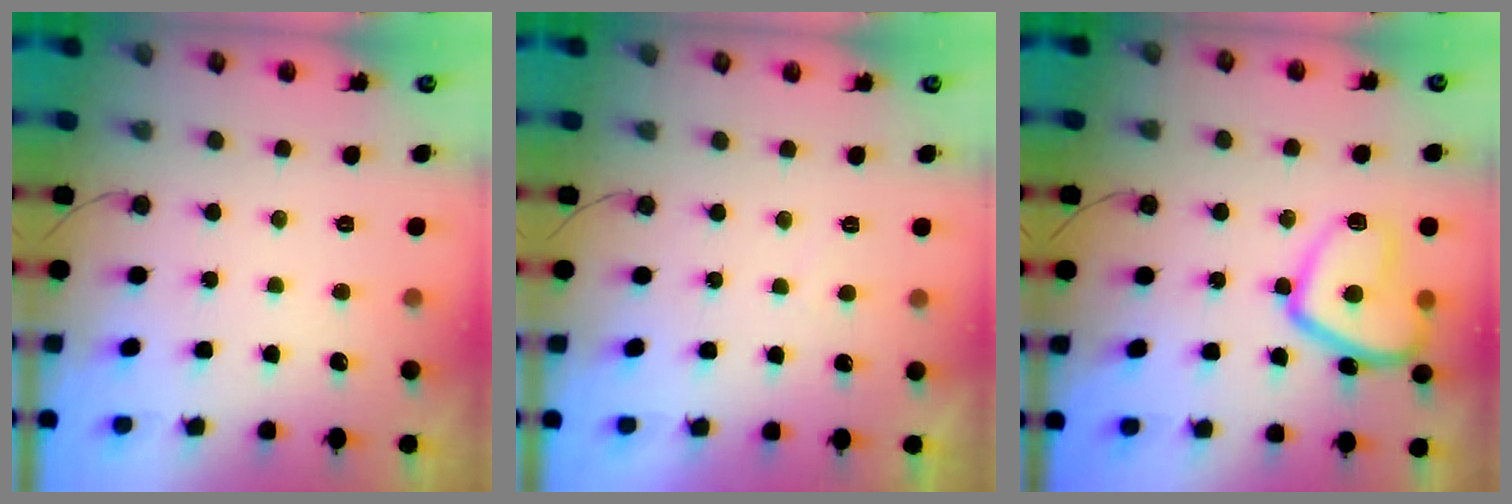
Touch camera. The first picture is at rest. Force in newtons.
{"total": 0.5, "press": 0.3, "slide": 0.5}
{"total": 13.0, "press": 12.9, "slide": 0.8}